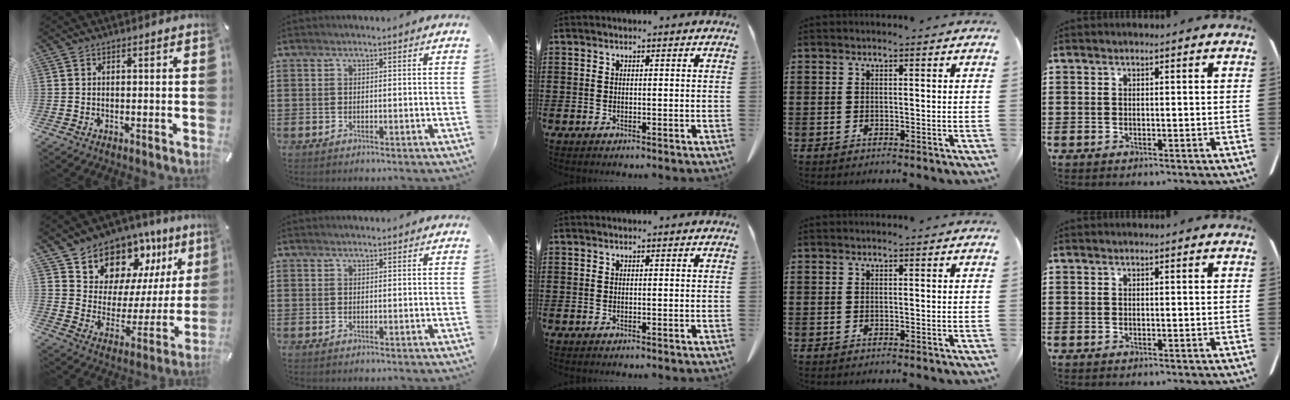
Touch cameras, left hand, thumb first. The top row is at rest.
{"thumb": {"total": 12.0, "force": [9.8, 7.1, 0.5], "torque": [-0.015, -0.111, 0.174]}, "index": {"total": 0.9, "force": [0.9, 0.1, 0.1], "torque": [-0.004, 0.000, 0.018]}}